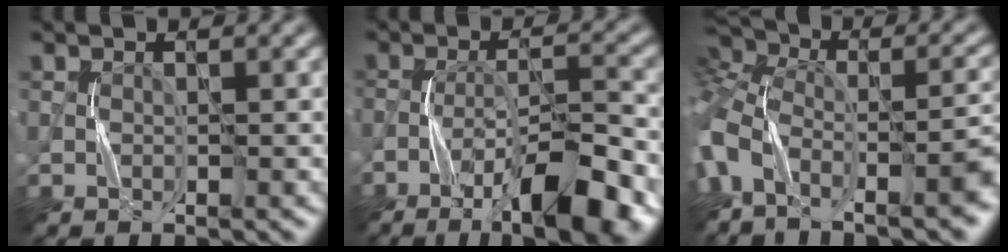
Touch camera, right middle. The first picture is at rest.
{"total": 8.9, "force": [-5.6, 2.1, 6.7], "torque": [-0.103, 0.011, -0.087]}
{"total": 10.4, "force": [-5.4, 4.7, 7.5], "torque": [-0.155, -0.014, -0.086]}